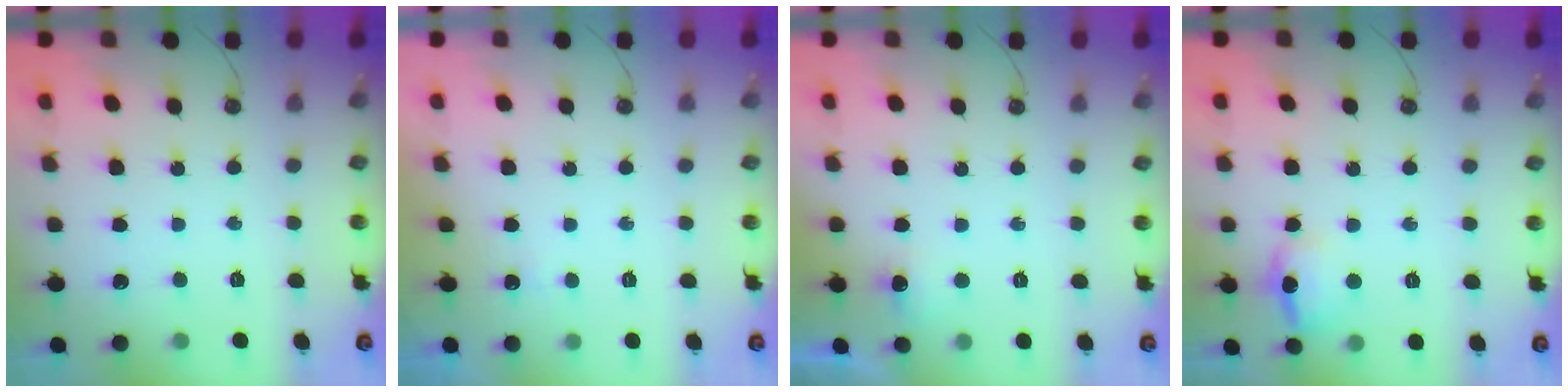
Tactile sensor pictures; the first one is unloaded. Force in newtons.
{"total": 12.8, "press": 2.8, "slide": 12.5}
{"total": 5.9, "press": 5.8, "slide": 0.9}
{"total": 10.1, "press": 10.0, "slide": 0.8}